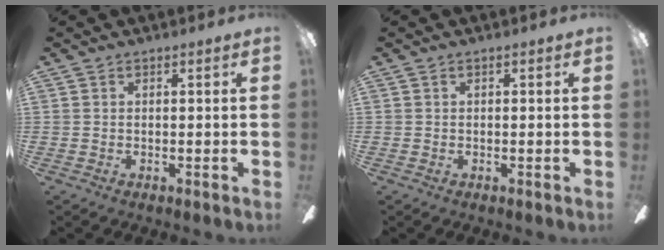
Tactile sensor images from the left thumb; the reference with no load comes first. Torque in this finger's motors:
{"motor_torque": [-0.02, 0.01, -0.09, 0.09, 0.00]}